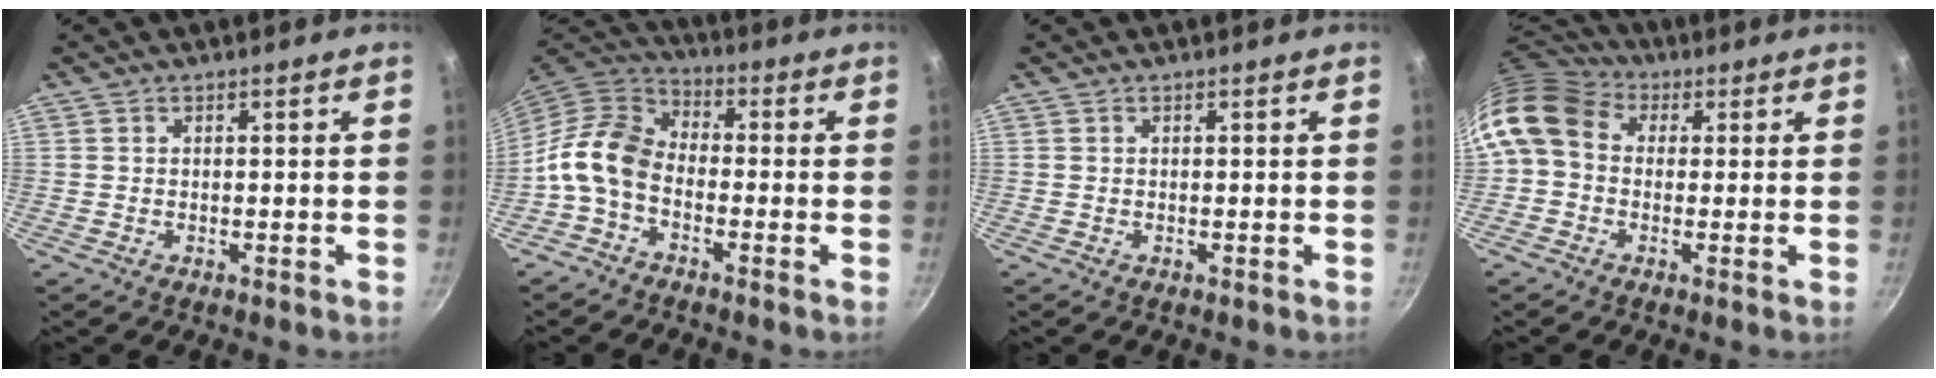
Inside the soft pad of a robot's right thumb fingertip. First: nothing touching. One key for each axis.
{"total": 8.9, "fx": -2.9, "fy": 6.0, "fz": 6.0, "tx": -0.113, "ty": 0.042, "tz": -0.079}
{"total": 0.0}
{"total": 11.8, "fx": 2.1, "fy": 9.4, "fz": 6.8, "tx": -0.128, "ty": 0.023, "tz": 0.017}